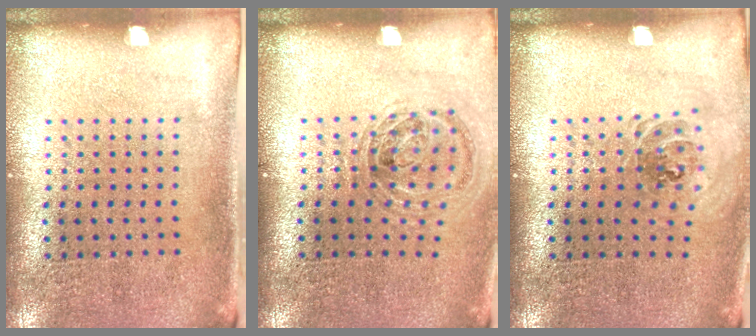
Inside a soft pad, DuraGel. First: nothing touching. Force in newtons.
{"total": 1.1, "press": 1.0, "slide": 0.3}
{"total": 0.9, "press": 0.9, "slide": 0.2}